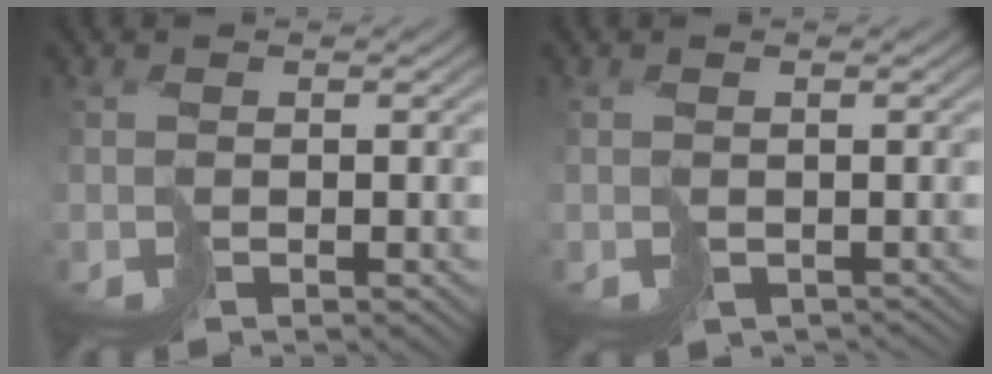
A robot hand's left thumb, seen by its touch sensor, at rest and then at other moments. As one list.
[{"total": 1.7, "force": [-0.9, 1.3, 0.6], "torque": [-0.008, -0.010, -0.010]}]